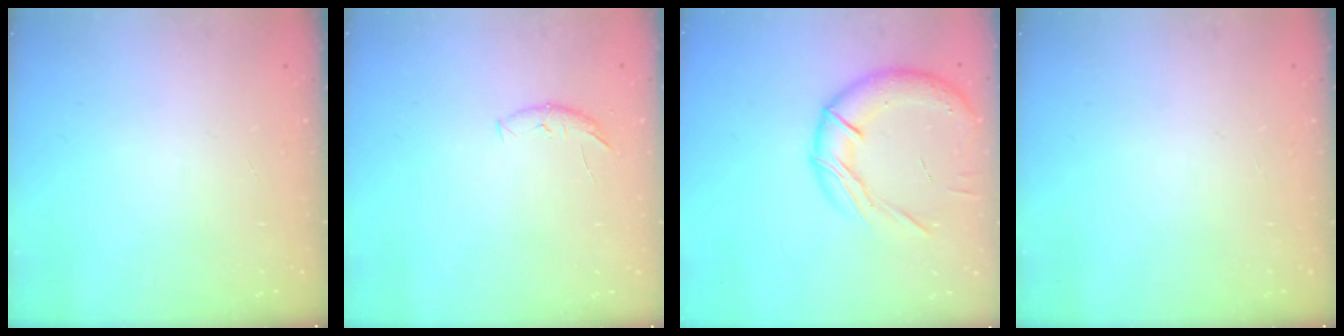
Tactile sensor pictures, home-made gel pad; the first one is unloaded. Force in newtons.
{"total": 5.6, "press": 5.6, "slide": 0.6}
{"total": 17.1, "press": 16.9, "slide": 2.6}
{"total": 0.0}